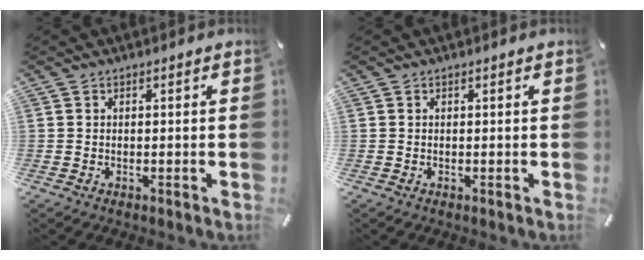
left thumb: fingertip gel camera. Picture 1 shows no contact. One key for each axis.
{"total": 0.0}